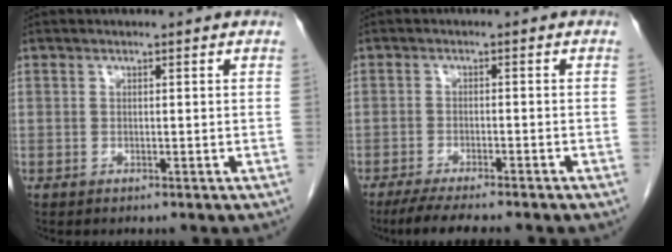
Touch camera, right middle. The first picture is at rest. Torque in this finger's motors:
{"motor_torque": [1.11, -1.03, 0.13, 0.05]}